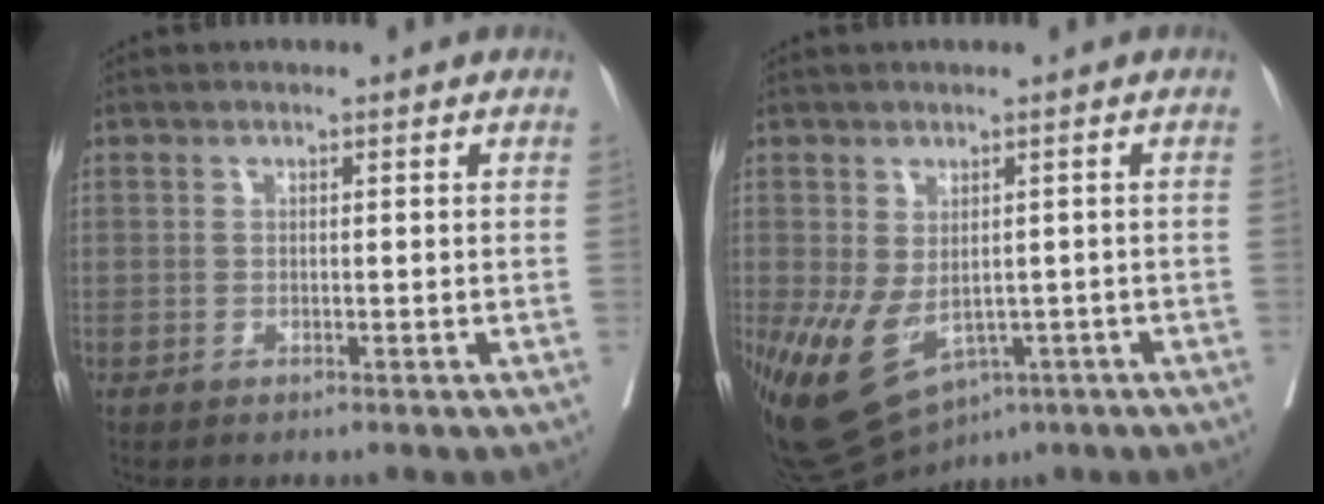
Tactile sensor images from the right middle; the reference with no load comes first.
{"total": 12.2, "force": [-4.8, 7.4, 8.4], "torque": [-0.157, -0.018, -0.057]}